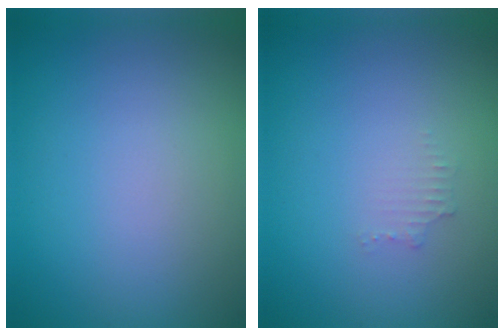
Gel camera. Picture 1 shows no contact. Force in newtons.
{"total": 0.9, "press": 0.8, "slide": 0.1}